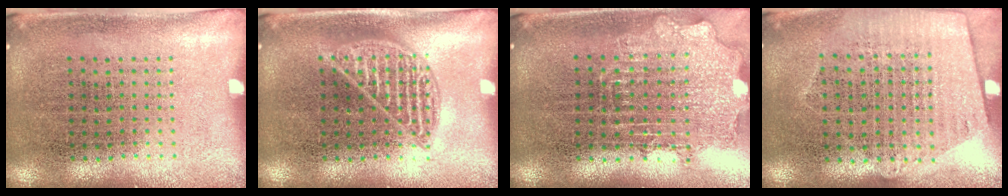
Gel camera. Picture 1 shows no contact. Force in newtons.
{"total": 2.0, "press": 2.0, "slide": 0.2}
{"total": 1.7, "press": 1.4, "slide": 1.0}
{"total": 1.3, "press": 1.1, "slide": 0.6}